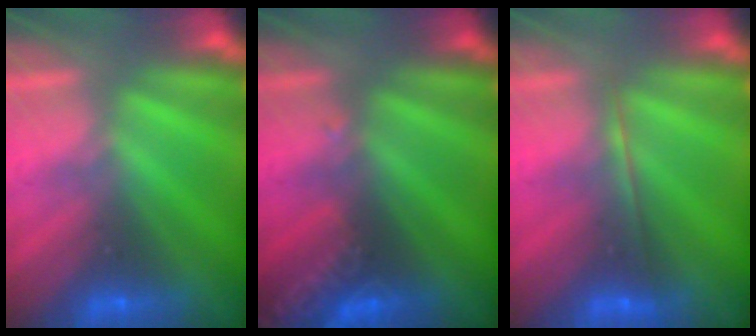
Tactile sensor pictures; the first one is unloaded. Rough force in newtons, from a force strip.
{"total": 2.8}
{"total": 1.8}